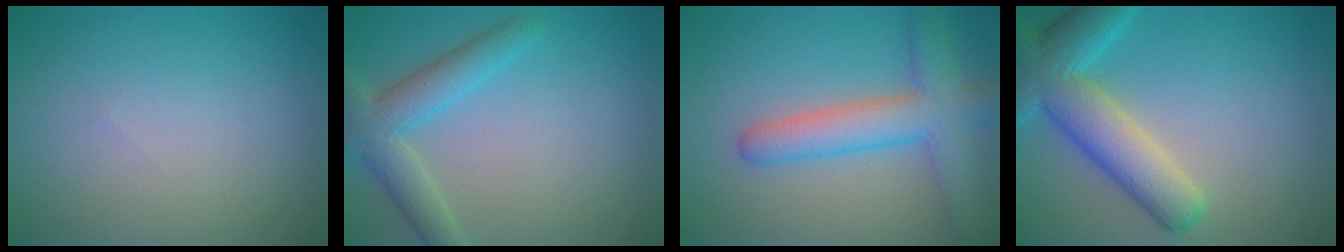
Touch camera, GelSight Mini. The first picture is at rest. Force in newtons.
{"total": 4.2, "press": 4.2, "slide": 0.1}
{"total": 5.7, "press": 5.7, "slide": 0.2}
{"total": 7.6, "press": 7.6, "slide": 0.6}